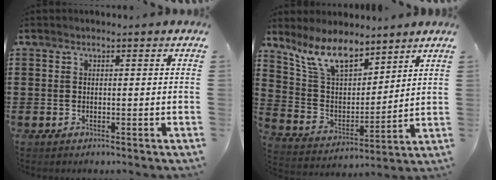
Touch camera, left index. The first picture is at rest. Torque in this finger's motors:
{"motor_torque": [1.02, 0.57, 0.33, 0.12]}